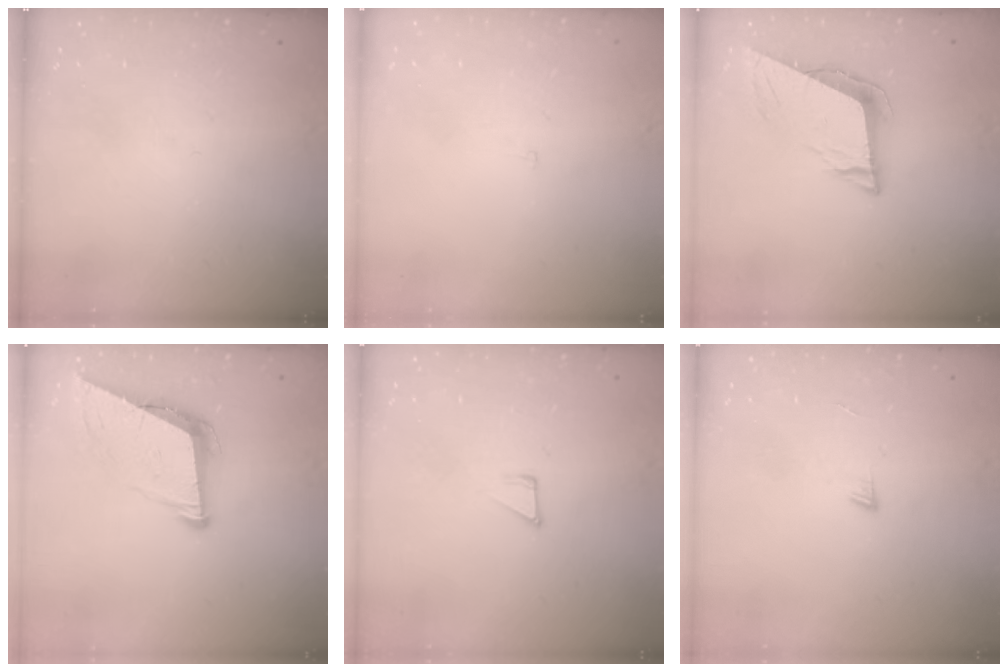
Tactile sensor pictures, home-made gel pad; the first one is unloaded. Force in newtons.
{"total": 1.9, "press": 1.9, "slide": 0.1}
{"total": 10.4, "press": 9.8, "slide": 3.5}
{"total": 8.7, "press": 8.4, "slide": 2.4}
{"total": 4.8, "press": 4.8, "slide": 0.4}
{"total": 4.3, "press": 4.2, "slide": 0.4}